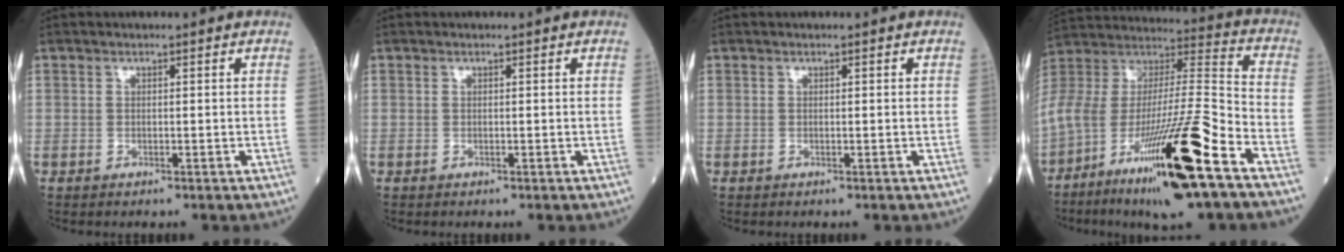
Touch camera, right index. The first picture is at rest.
{"total": 0.0}
{"total": 0.0}
{"total": 27.6, "force": [-14.9, 3.4, 23.0], "torque": [-0.447, -0.030, -0.268]}